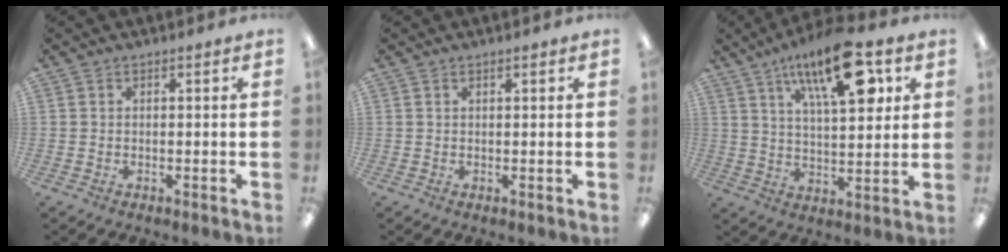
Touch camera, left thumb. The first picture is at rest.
{"total": 0.9, "force": [0.6, 0.2, 0.7], "torque": [-0.014, 0.001, 0.010]}
{"total": 19.5, "force": [9.9, 7.6, 15.0], "torque": [-0.222, -0.039, 0.153]}